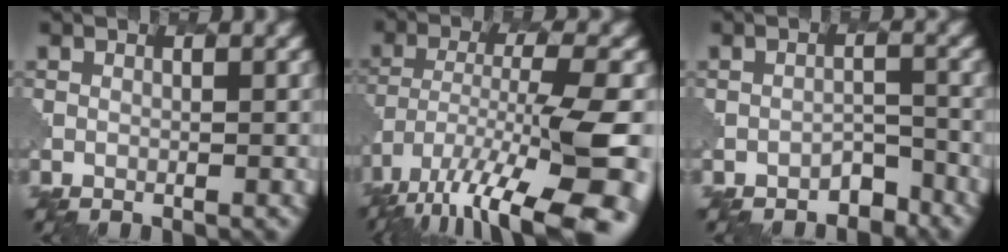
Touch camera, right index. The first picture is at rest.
{"total": 14.1, "force": [-8.6, 3.4, 10.6], "torque": [-0.206, -0.013, -0.135]}
{"total": 2.2, "force": [-2.0, 0.8, 0.4], "torque": [-0.004, 0.007, -0.032]}